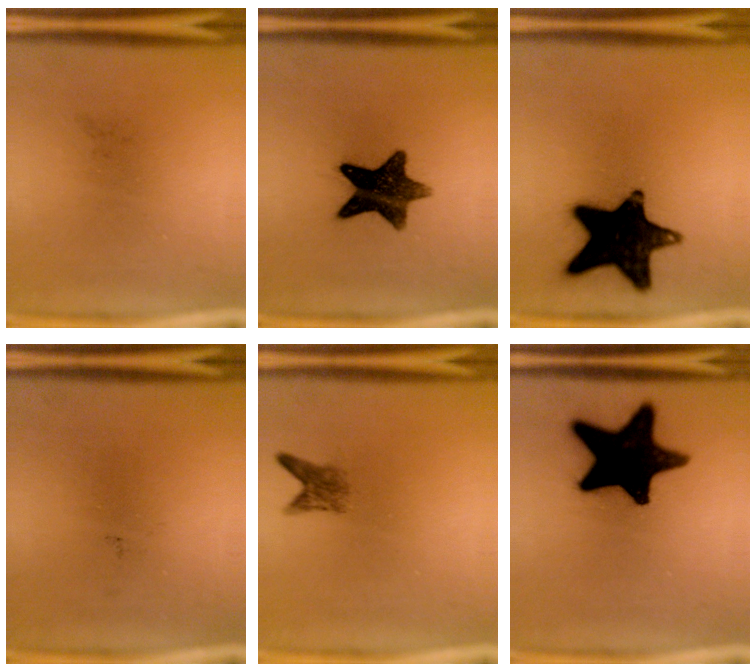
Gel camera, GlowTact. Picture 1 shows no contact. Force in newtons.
{"total": 11.9}
{"total": 17.7}
{"total": 0.0}
{"total": 2.3}
{"total": 19.8}